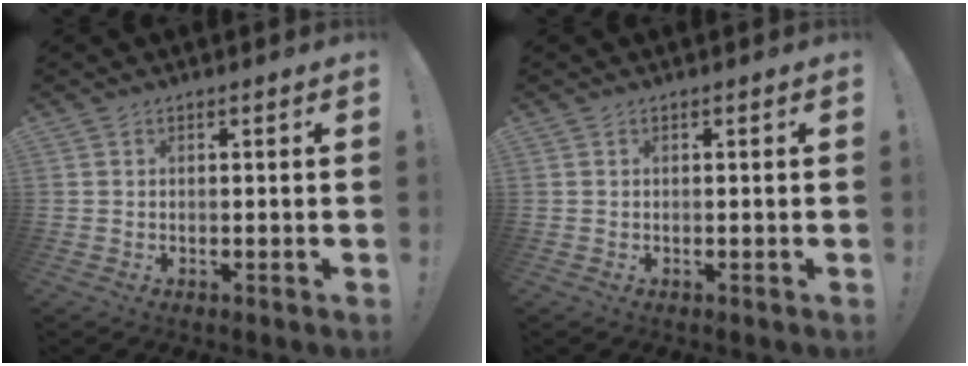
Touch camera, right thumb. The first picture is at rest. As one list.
[{"total": 0.0}]